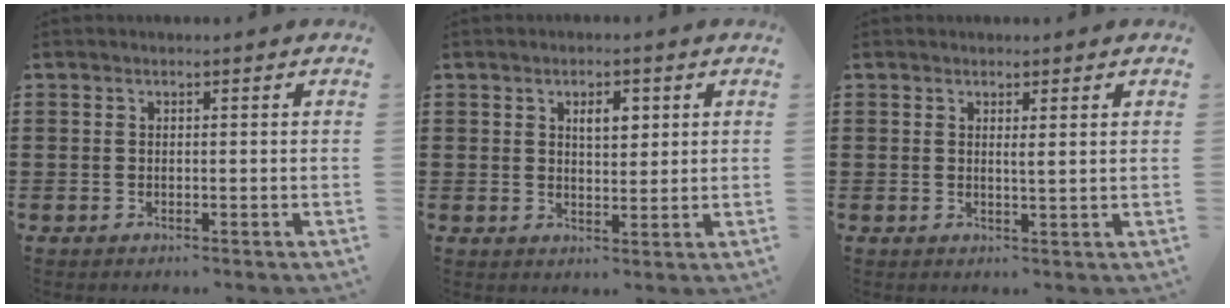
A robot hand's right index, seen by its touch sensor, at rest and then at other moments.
{"total": 3.3, "force": [1.3, 1.6, 2.6], "torque": [-0.039, 0.002, 0.018]}
{"total": 1.3, "force": [0.7, -0.1, 1.1], "torque": [-0.022, -0.002, 0.011]}